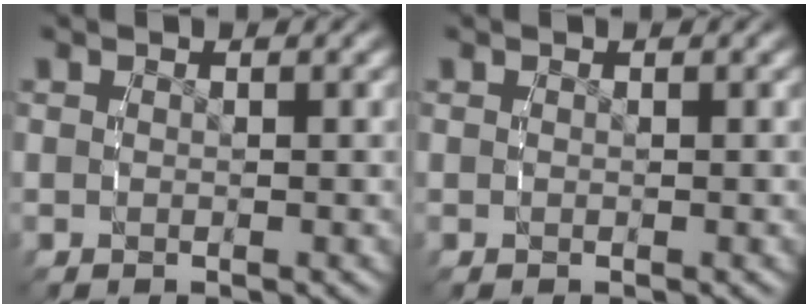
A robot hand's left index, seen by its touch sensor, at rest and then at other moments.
{"total": 0.0}